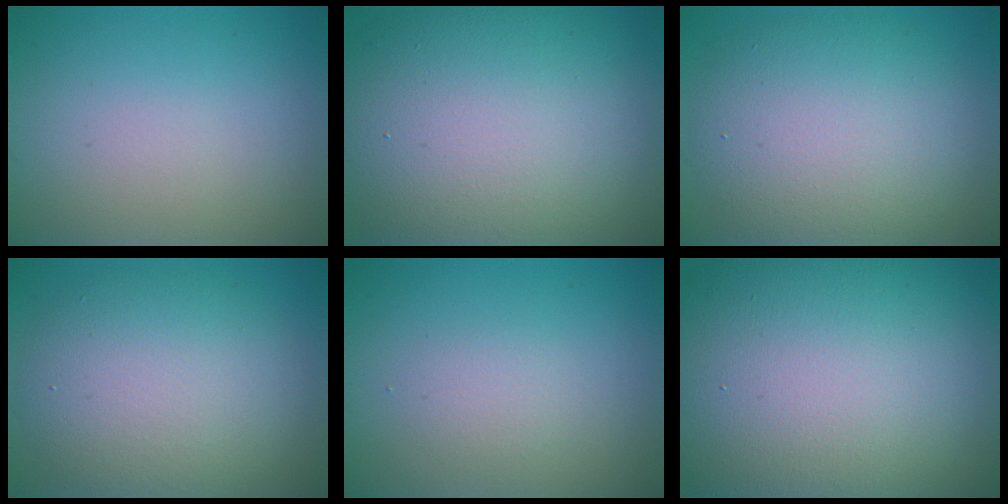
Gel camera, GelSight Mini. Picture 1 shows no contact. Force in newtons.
{"total": 14.7, "press": 14.7, "slide": 0.8}
{"total": 9.0, "press": 9.0, "slide": 0.5}
{"total": 8.3, "press": 8.3, "slide": 0.7}
{"total": 1.4, "press": 1.3, "slide": 0.1}
{"total": 20.1, "press": 20.1, "slide": 1.0}